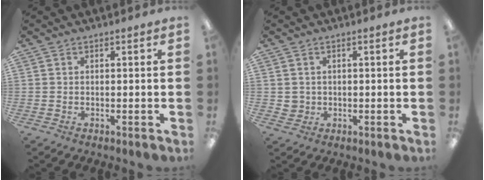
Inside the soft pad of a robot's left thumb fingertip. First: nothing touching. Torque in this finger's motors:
{"motor_torque": [-0.44, 0.09, 0.10, -0.28, 0.01]}